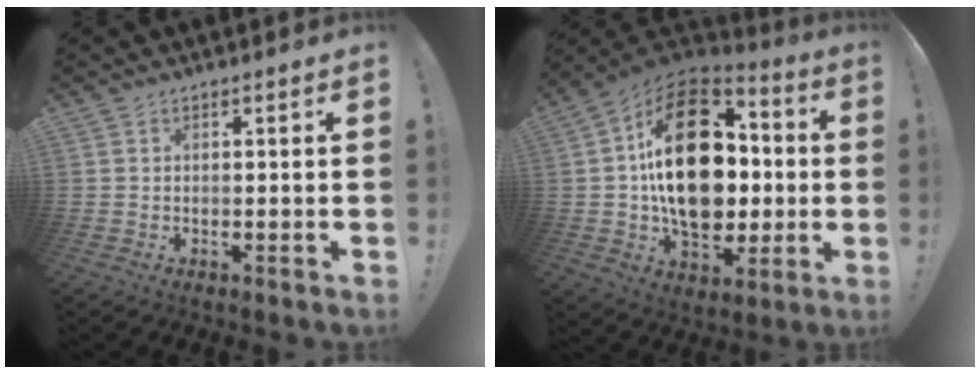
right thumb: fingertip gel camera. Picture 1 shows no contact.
{"total": 28.4, "force": [1.9, 18.9, 21.1], "torque": [-0.362, 0.001, 0.043]}